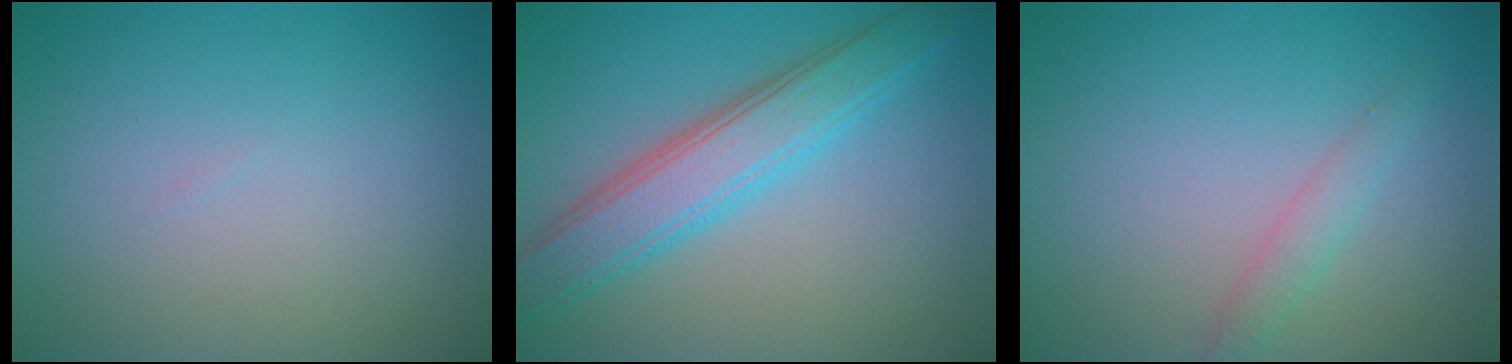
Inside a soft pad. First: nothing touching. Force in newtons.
{"total": 5.4, "press": 5.4, "slide": 0.2}
{"total": 1.5, "press": 1.5, "slide": 0.0}